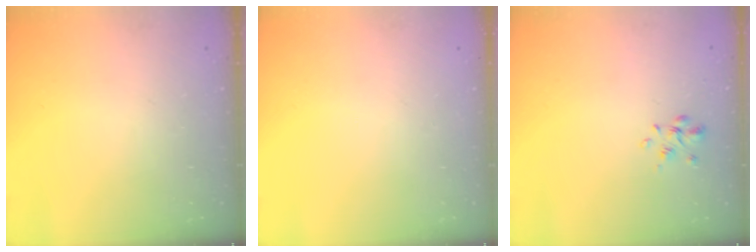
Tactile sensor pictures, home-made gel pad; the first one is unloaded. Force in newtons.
{"total": 0.0}
{"total": 2.4, "press": 2.3, "slide": 0.8}